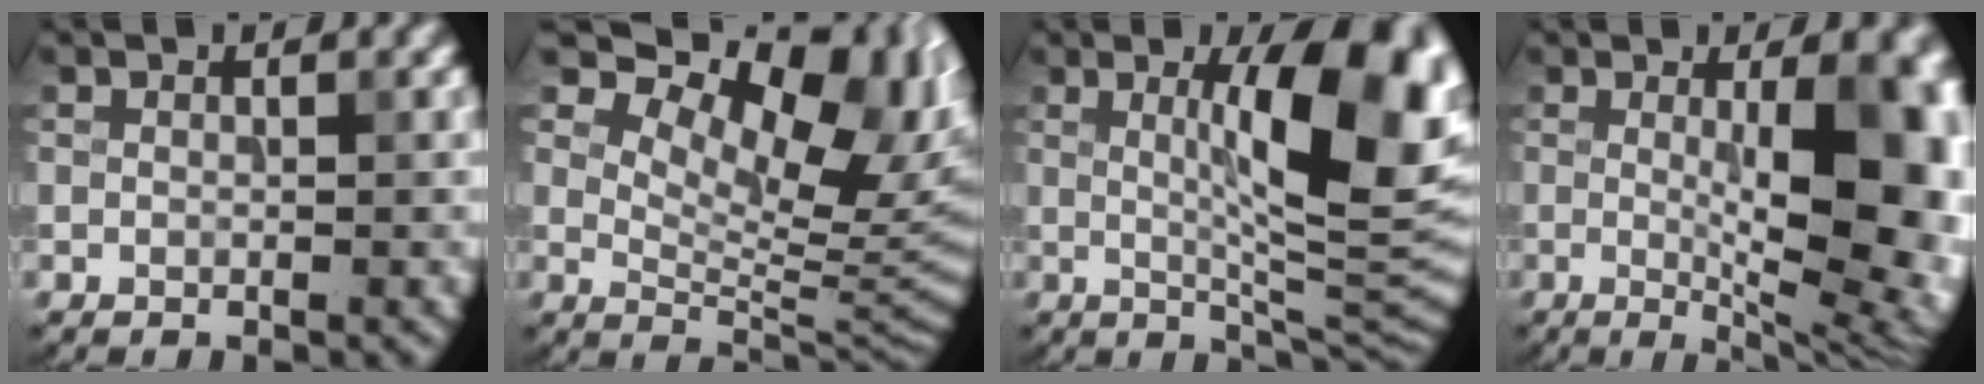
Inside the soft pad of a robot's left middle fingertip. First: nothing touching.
{"total": 13.7, "force": [6.9, 6.5, 9.9], "torque": [-0.134, 0.013, 0.111]}
{"total": 12.0, "force": [2.3, 2.9, 11.4], "torque": [-0.146, 0.002, 0.041]}
{"total": 14.2, "force": [0.6, 4.8, 13.4], "torque": [-0.128, 0.005, 0.010]}